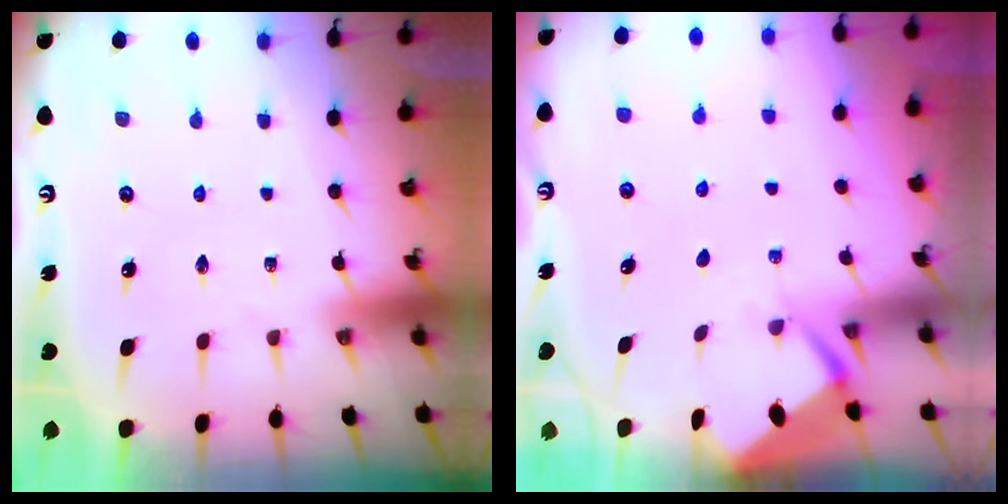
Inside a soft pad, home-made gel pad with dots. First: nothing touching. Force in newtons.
{"total": 2.6, "press": 2.6, "slide": 0.3}